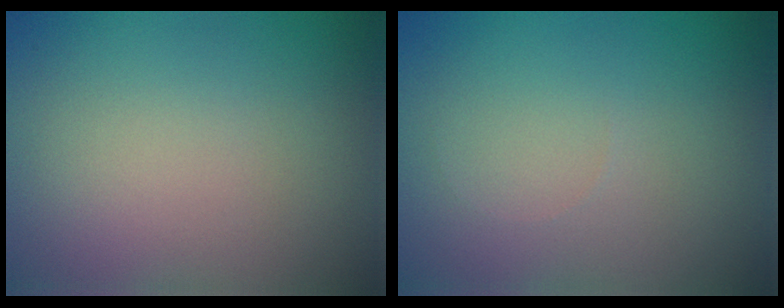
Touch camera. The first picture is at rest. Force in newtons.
{"total": 0.0}